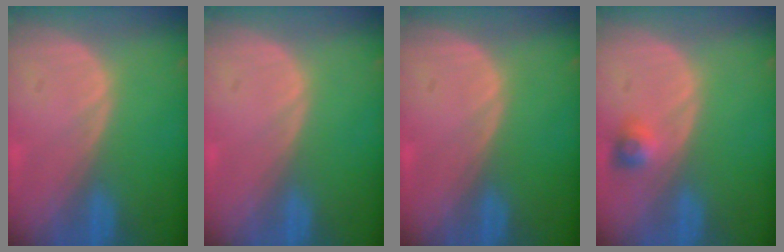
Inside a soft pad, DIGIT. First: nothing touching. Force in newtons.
{"total": 0.0}
{"total": 0.0}
{"total": 2.6, "press": 2.4, "slide": 1.0}